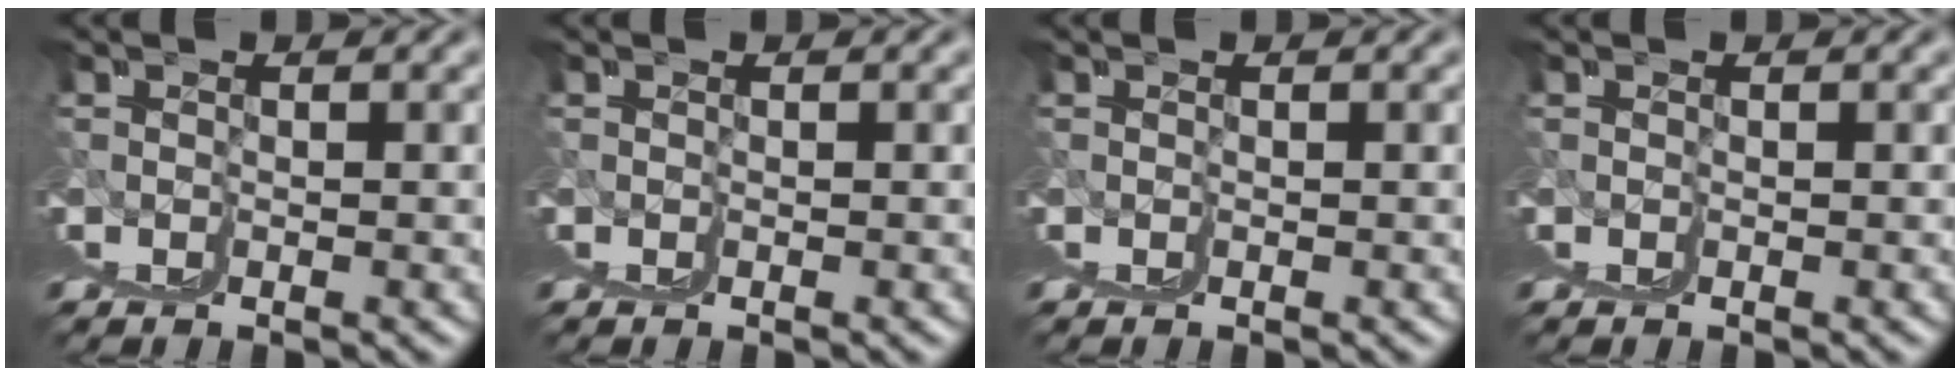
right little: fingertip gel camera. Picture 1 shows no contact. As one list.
[{"total": 0.0}, {"total": 0.0}, {"total": 0.0}]